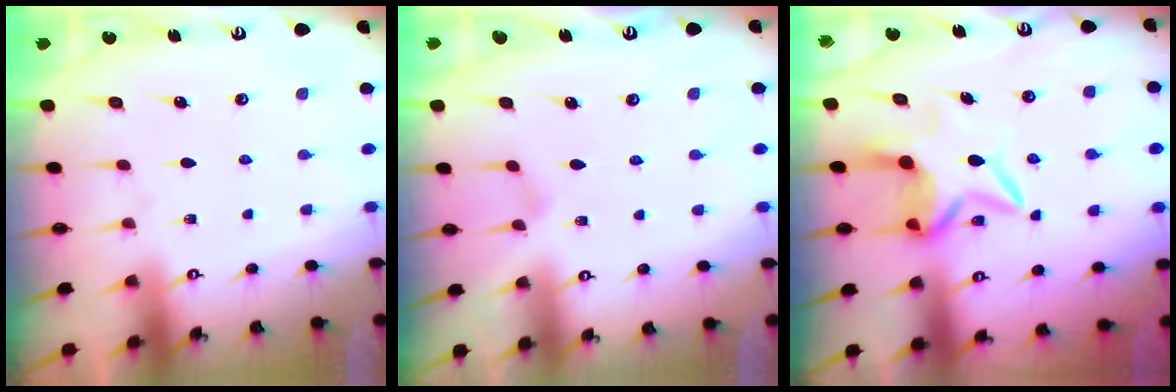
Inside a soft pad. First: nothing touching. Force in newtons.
{"total": 0.7, "press": 0.6, "slide": 0.2}
{"total": 7.3, "press": 7.3, "slide": 1.0}